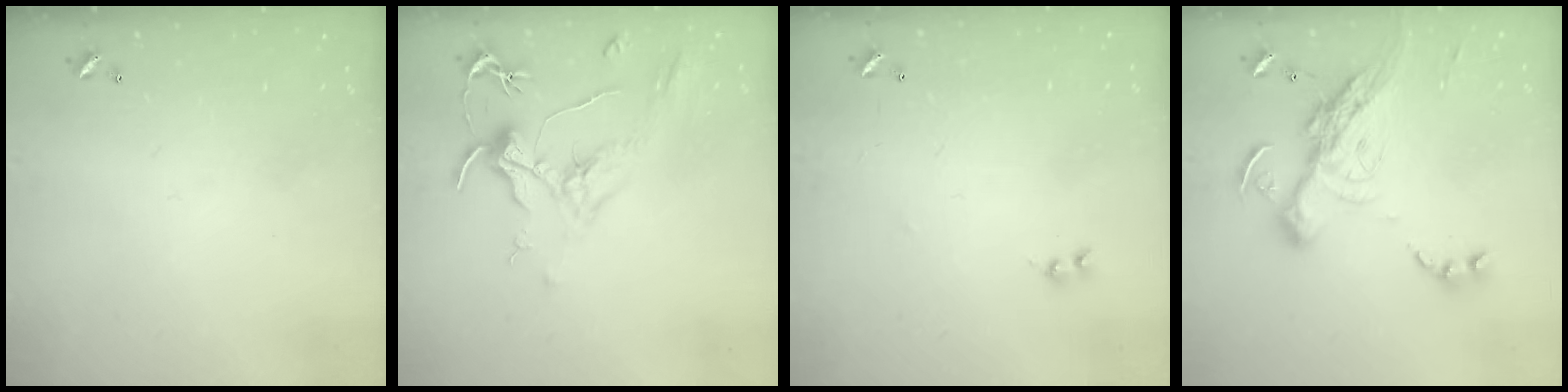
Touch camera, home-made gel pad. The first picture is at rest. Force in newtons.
{"total": 2.1, "press": 2.0, "slide": 0.8}
{"total": 1.8, "press": 1.8, "slide": 0.3}
{"total": 21.4, "press": 21.3, "slide": 1.9}